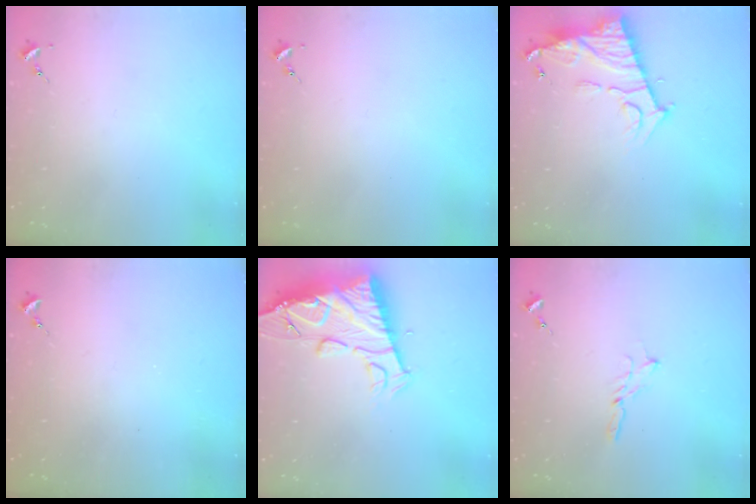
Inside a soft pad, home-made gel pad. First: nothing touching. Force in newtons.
{"total": 0.0}
{"total": 11.7, "press": 11.6, "slide": 0.8}
{"total": 0.0}
{"total": 15.0, "press": 14.9, "slide": 1.4}
{"total": 3.5, "press": 3.5, "slide": 0.1}